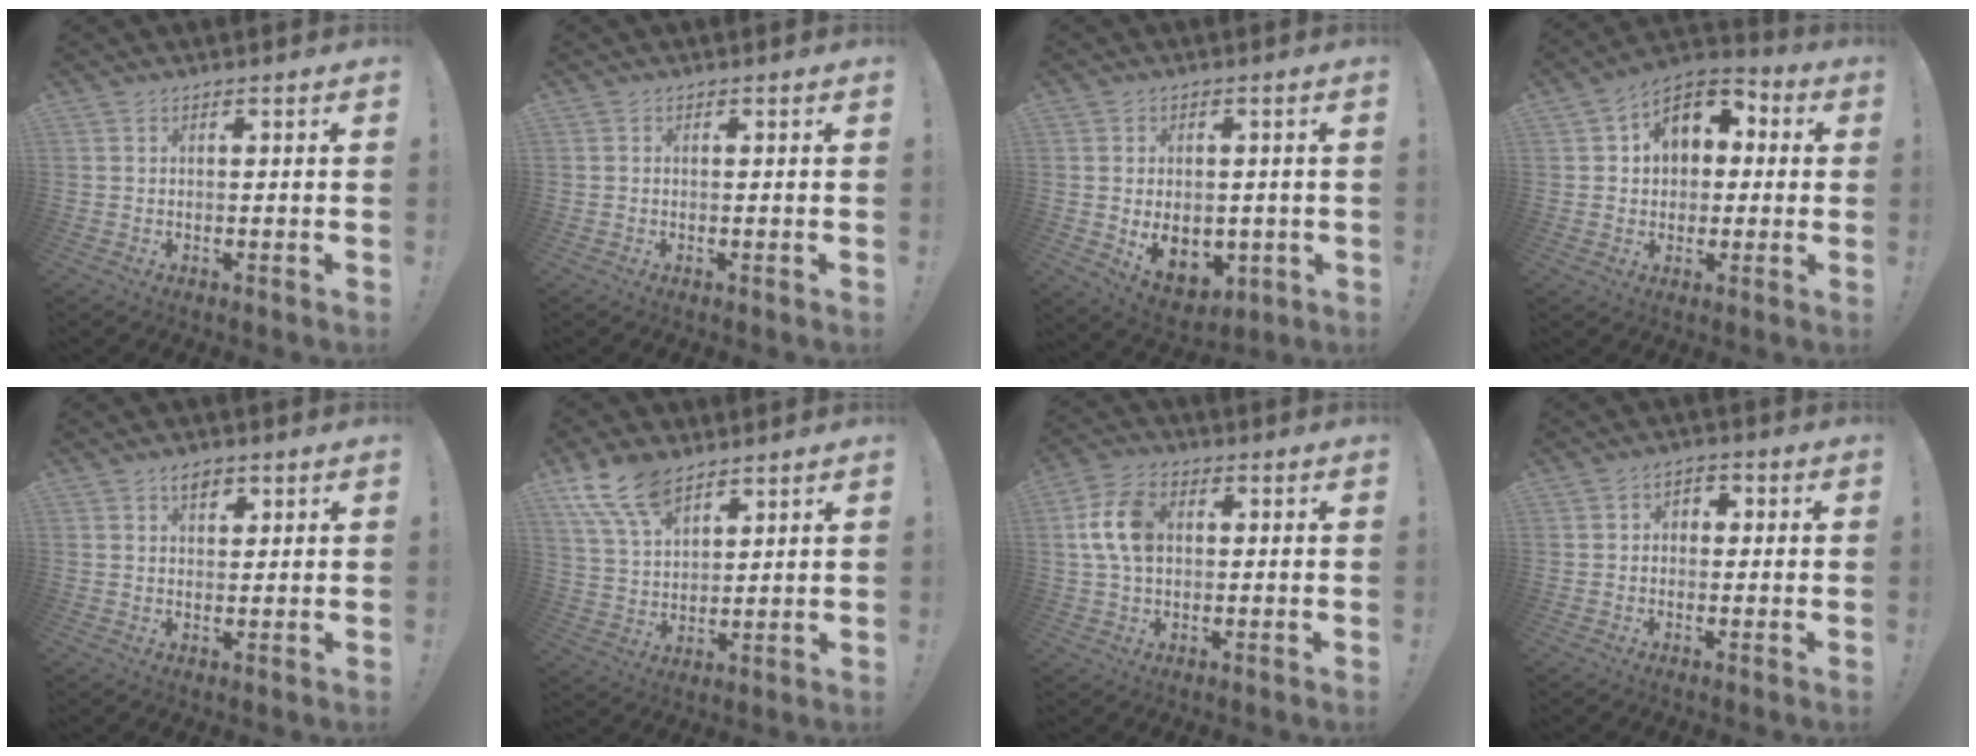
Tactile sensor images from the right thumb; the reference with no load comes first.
{"total": 0.0}
{"total": 8.8, "force": [-0.6, 7.1, 5.2], "torque": [-0.067, -0.002, 0.001]}
{"total": 11.5, "force": [3.6, 9.1, 6.1], "torque": [-0.083, -0.006, 0.072]}
{"total": 4.0, "force": [2.5, 2.3, 2.1], "torque": [-0.017, -0.009, 0.040]}
{"total": 12.2, "force": [8.7, 6.1, 6.0], "torque": [-0.113, -0.042, 0.167]}
{"total": 11.2, "force": [1.6, 7.5, 8.1], "torque": [-0.154, 0.008, 0.034]}
{"total": 3.0, "force": [-0.5, 2.6, 1.4], "torque": [-0.023, 0.007, -0.011]}